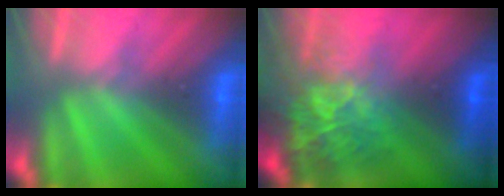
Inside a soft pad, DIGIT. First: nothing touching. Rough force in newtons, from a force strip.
{"total": 7.2}